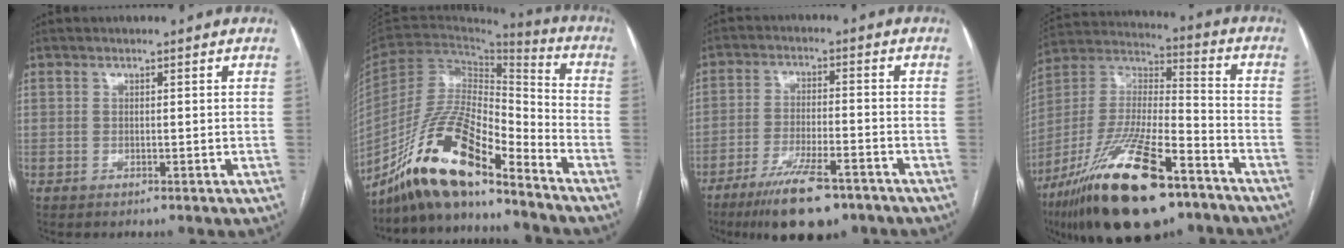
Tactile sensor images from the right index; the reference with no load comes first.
{"total": 17.4, "force": [-13.3, 3.5, 10.8], "torque": [-0.203, 0.008, -0.241]}
{"total": 11.6, "force": [-8.3, 2.5, 7.8], "torque": [-0.137, -0.022, -0.135]}
{"total": 25.2, "force": [-15.6, 6.7, 18.5], "torque": [-0.362, -0.024, -0.271]}